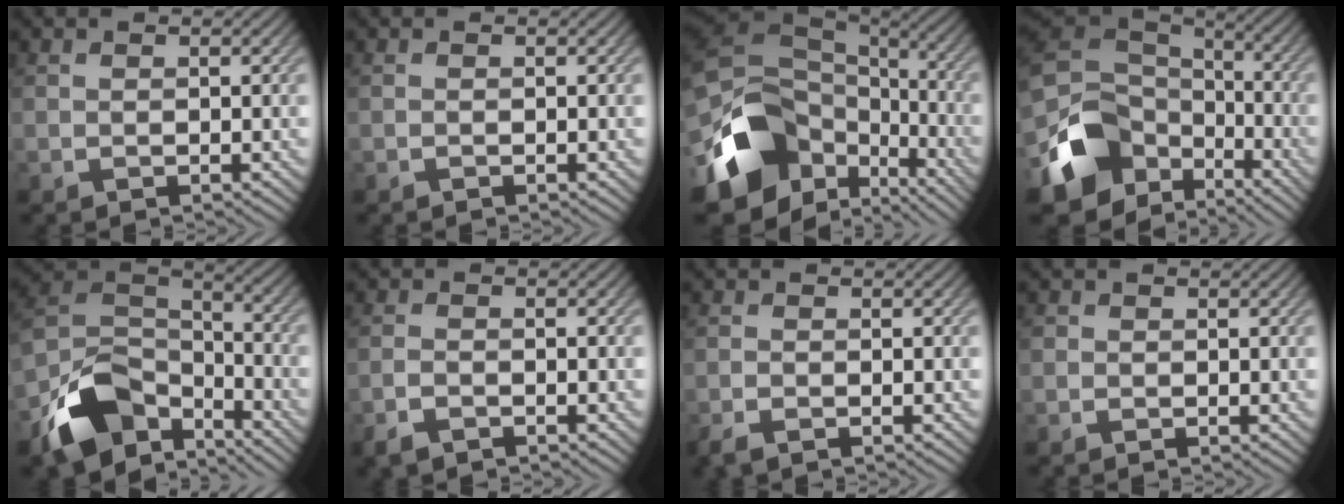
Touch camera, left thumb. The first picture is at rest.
{"total": 0.0}
{"total": 16.1, "force": [-6.2, 11.1, 10.0], "torque": [-0.229, -0.038, -0.090]}
{"total": 13.1, "force": [-6.0, 9.3, 7.1], "torque": [-0.185, -0.027, -0.102]}
{"total": 13.0, "force": [-7.5, 7.6, 7.5], "torque": [-0.174, -0.020, -0.140]}
{"total": 2.4, "force": [-1.9, 0.8, 1.2], "torque": [-0.028, -0.001, -0.046]}
{"total": 2.3, "force": [-1.7, 0.7, 1.4], "torque": [-0.031, -0.002, -0.037]}
{"total": 0.5, "force": [-0.2, 0.5, 0.0], "torque": [0.002, 0.001, -0.006]}